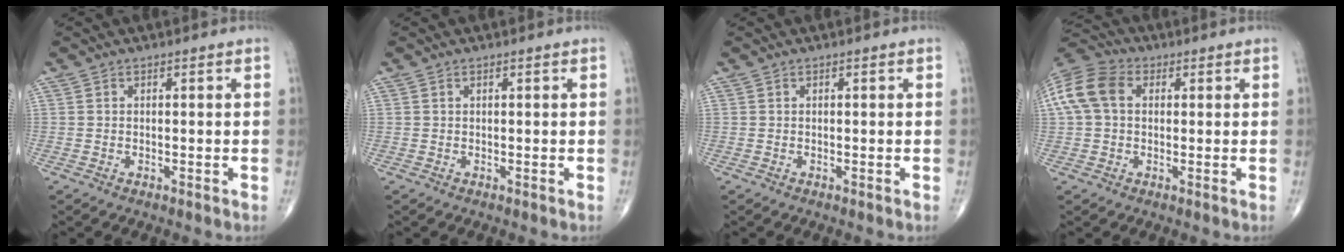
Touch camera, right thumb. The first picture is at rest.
{"total": 0.0}
{"total": 0.0}
{"total": 10.7, "force": [1.9, 7.7, 7.2], "torque": [-0.154, 0.032, 0.029]}